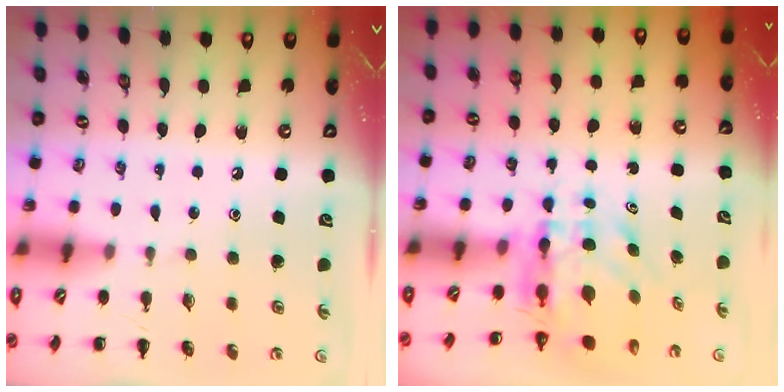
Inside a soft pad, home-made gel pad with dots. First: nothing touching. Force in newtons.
{"total": 6.0, "press": 5.8, "slide": 1.4}